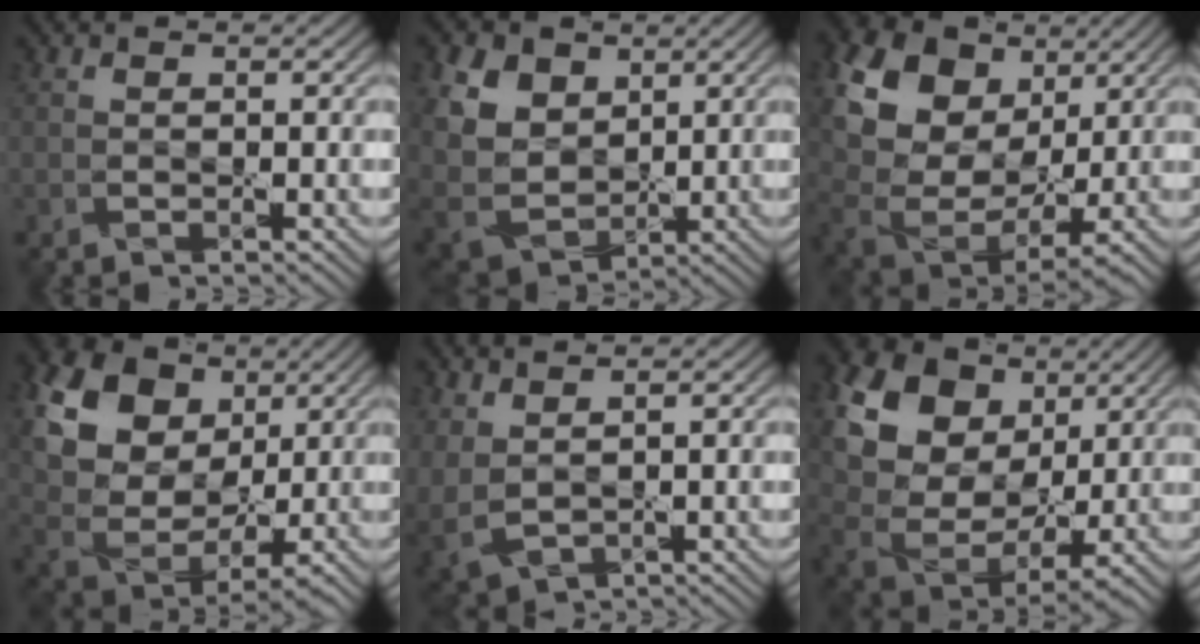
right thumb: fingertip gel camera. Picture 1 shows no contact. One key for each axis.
{"total": 10.1, "fx": 3.8, "fy": 7.4, "fz": 5.7, "tx": -0.181, "ty": 0.012, "tz": 0.072}
{"total": 15.5, "fx": 7.0, "fy": 10.4, "fz": 9.0, "tx": -0.245, "ty": 0.047, "tz": 0.129}
{"total": 18.7, "fx": 8.4, "fy": 13.4, "fz": 10.1, "tx": -0.261, "ty": 0.046, "tz": 0.167}
{"total": 4.2, "fx": 1.9, "fy": 2.4, "fz": 2.9, "tx": -0.098, "ty": -0.009, "tz": 0.049}
{"total": 18.2, "fx": 8.4, "fy": 12.8, "fz": 9.9, "tx": -0.253, "ty": 0.042, "tz": 0.171}